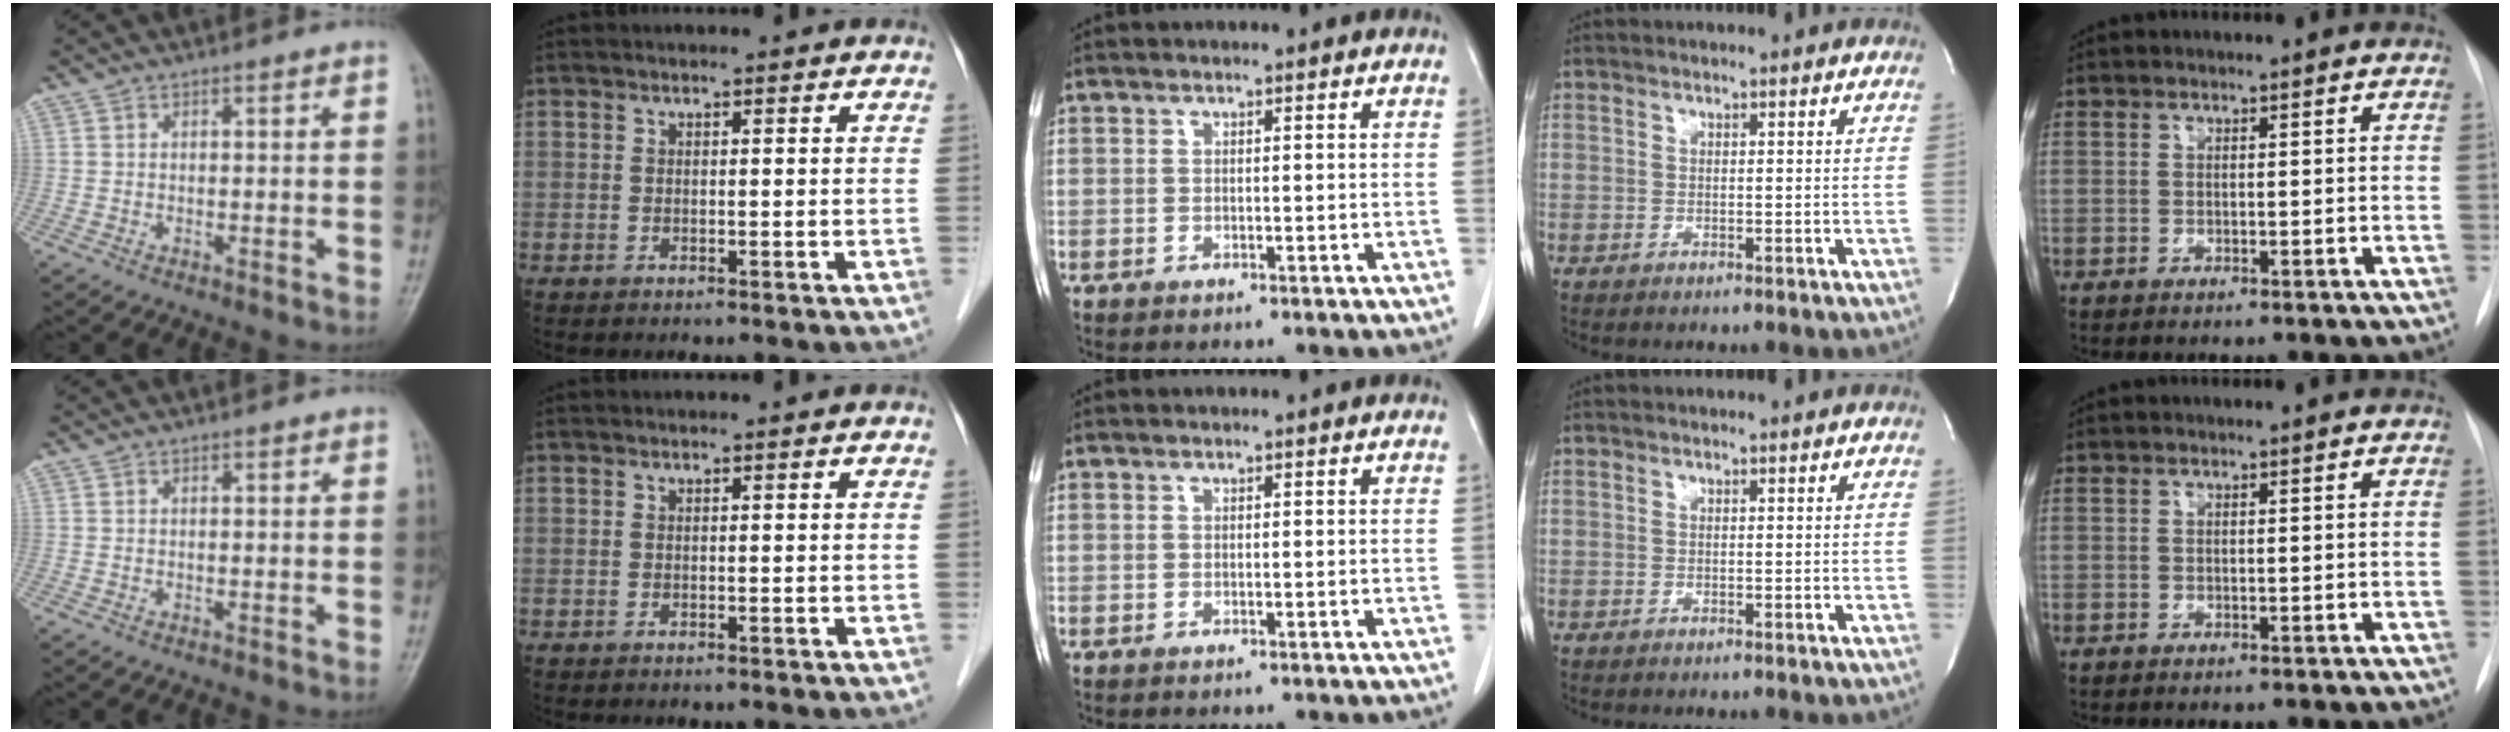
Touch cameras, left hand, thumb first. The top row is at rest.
{}